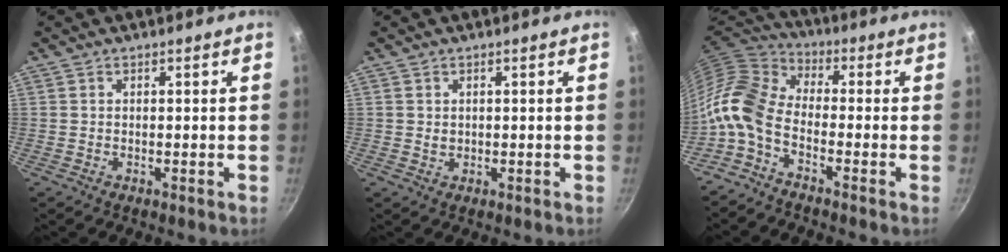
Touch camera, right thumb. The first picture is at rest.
{"total": 1.1, "force": [0.3, 1.0, 0.4], "torque": [-0.006, 0.000, 0.006]}
{"total": 11.7, "force": [-3.9, 6.7, 8.8], "torque": [-0.174, 0.048, -0.105]}